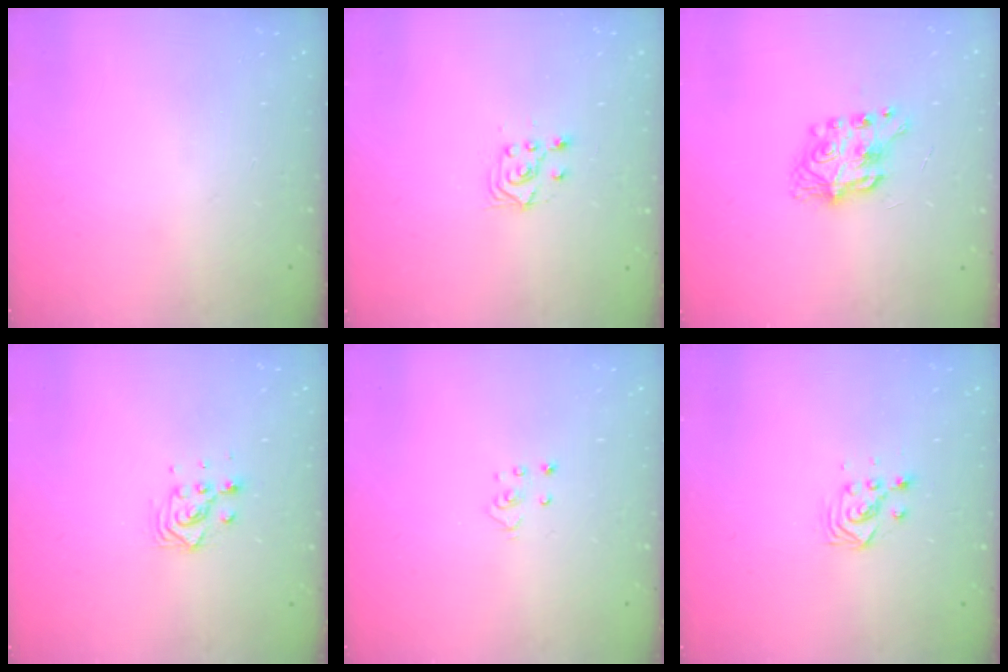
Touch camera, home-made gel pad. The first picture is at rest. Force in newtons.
{"total": 5.0, "press": 5.0, "slide": 0.8}
{"total": 7.9, "press": 7.9, "slide": 0.3}
{"total": 5.1, "press": 5.1, "slide": 0.1}
{"total": 2.8, "press": 2.8, "slide": 0.3}
{"total": 3.5, "press": 3.5, "slide": 0.2}